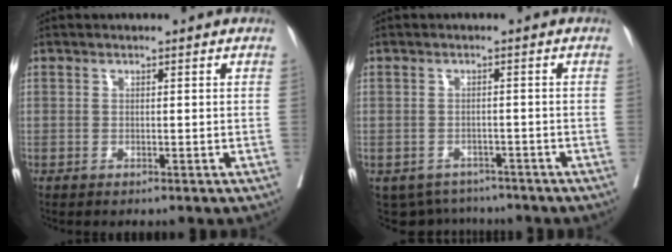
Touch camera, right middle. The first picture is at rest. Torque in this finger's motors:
{"motor_torque": [-0.38, -0.07, -0.01, -0.02]}